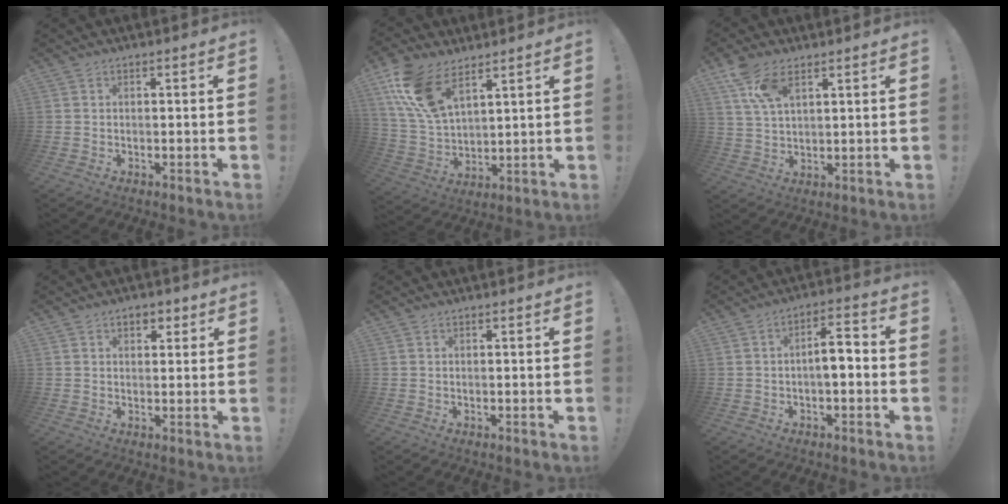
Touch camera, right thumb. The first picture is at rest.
{"total": 15.4, "force": [9.1, 7.8, 9.6], "torque": [-0.214, -0.042, 0.174]}
{"total": 8.8, "force": [5.3, 4.1, 5.8], "torque": [-0.100, -0.018, 0.099]}
{"total": 4.0, "force": [1.9, 2.7, 2.2], "torque": [-0.020, -0.002, 0.030]}
{"total": 0.0}
{"total": 7.1, "force": [-1.2, 2.7, 6.4], "torque": [-0.093, 0.008, -0.024]}